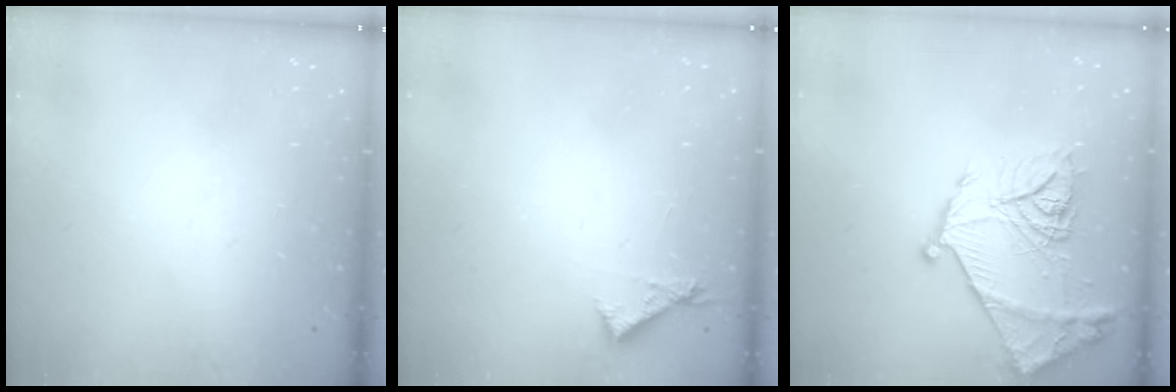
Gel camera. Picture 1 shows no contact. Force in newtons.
{"total": 4.7, "press": 4.7, "slide": 0.4}
{"total": 20.4, "press": 20.3, "slide": 2.0}